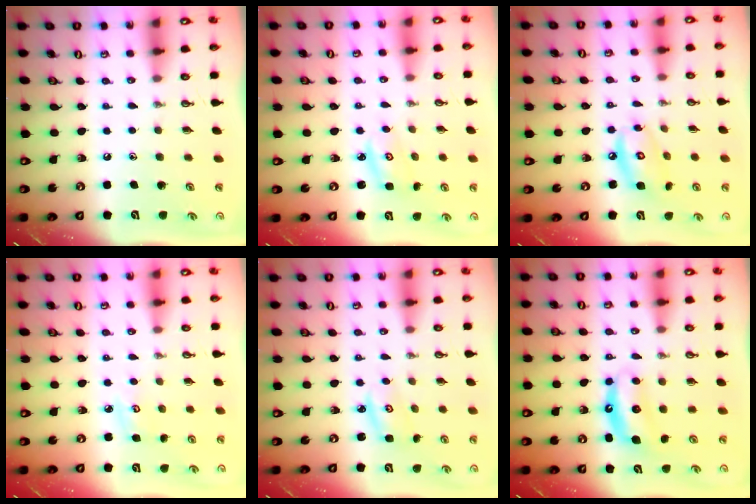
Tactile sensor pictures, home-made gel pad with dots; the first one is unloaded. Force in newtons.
{"total": 2.8, "press": 2.8, "slide": 0.3}
{"total": 9.5, "press": 9.4, "slide": 0.7}
{"total": 3.9, "press": 3.9, "slide": 0.4}
{"total": 2.6, "press": 2.6, "slide": 0.2}
{"total": 7.2, "press": 7.2, "slide": 0.5}